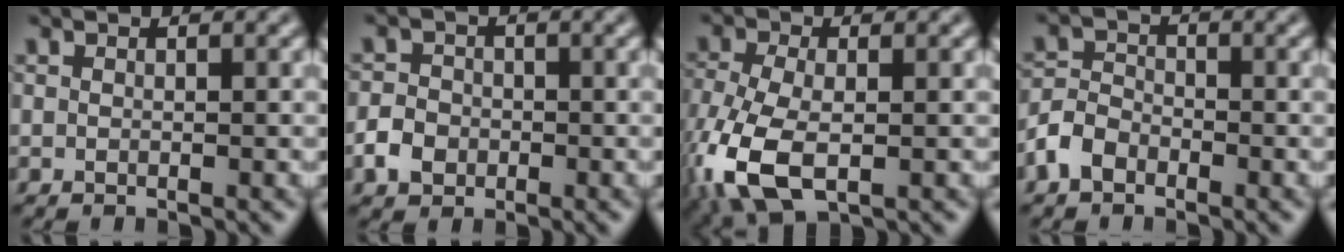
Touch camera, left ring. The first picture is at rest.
{"total": 2.6, "force": [-1.0, 2.1, 1.1], "torque": [-0.016, 0.002, -0.022]}
{"total": 8.8, "force": [-2.9, 4.9, 6.8], "torque": [-0.176, -0.023, -0.057]}
{"total": 2.8, "force": [-1.8, 1.8, 1.2], "torque": [-0.023, 0.006, -0.046]}